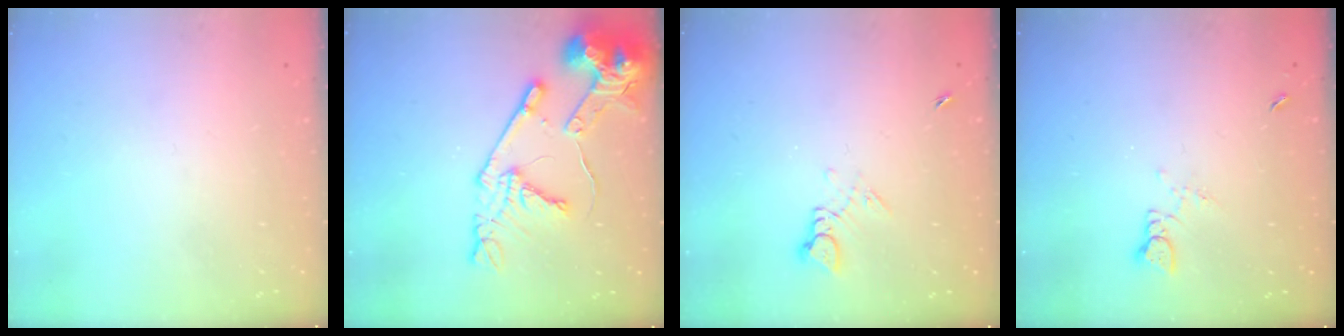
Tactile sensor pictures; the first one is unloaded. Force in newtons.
{"total": 16.8, "press": 16.7, "slide": 1.7}
{"total": 4.4, "press": 4.4, "slide": 0.1}
{"total": 1.0, "press": 1.0, "slide": 0.1}